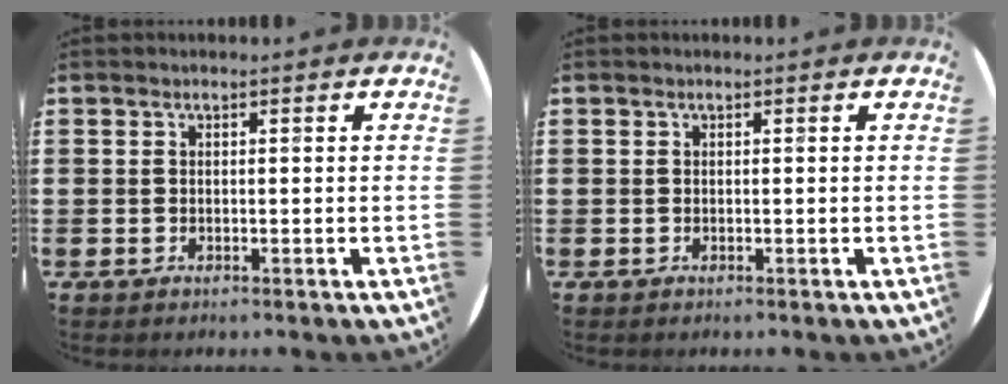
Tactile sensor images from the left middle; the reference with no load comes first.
{"total": 0.0}